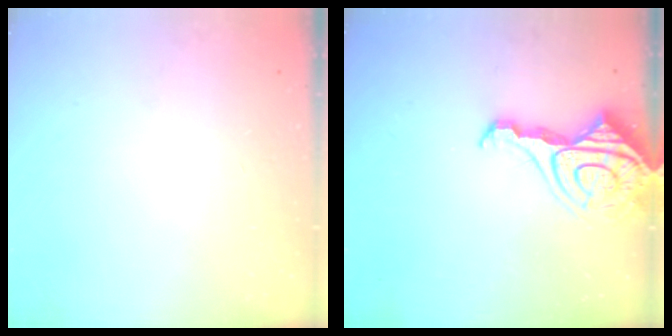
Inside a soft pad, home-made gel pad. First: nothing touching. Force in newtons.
{"total": 15.0, "press": 14.9, "slide": 1.7}